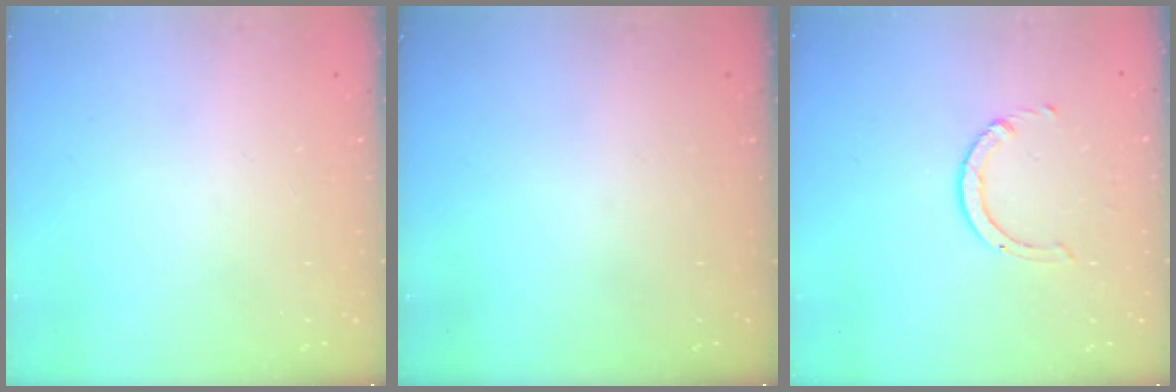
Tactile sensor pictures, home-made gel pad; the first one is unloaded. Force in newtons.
{"total": 0.0}
{"total": 2.3, "press": 2.3, "slide": 0.3}